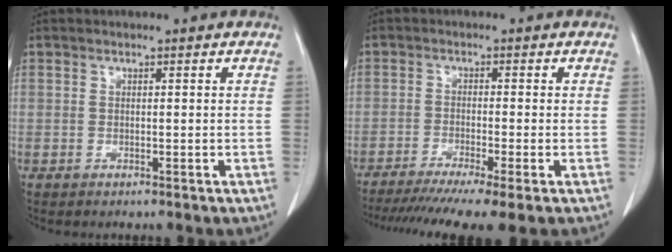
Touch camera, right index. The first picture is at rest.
{"total": 11.8, "force": [-9.0, -0.1, 7.5], "torque": [-0.116, -0.025, -0.143]}